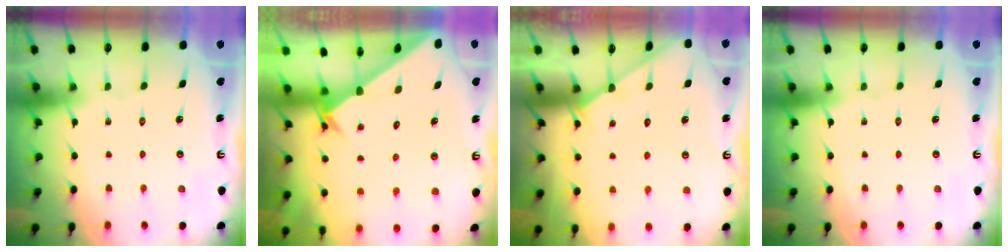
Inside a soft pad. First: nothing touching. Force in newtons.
{"total": 2.7, "press": 2.7, "slide": 0.2}
{"total": 4.1, "press": 4.1, "slide": 0.4}
{"total": 0.0}